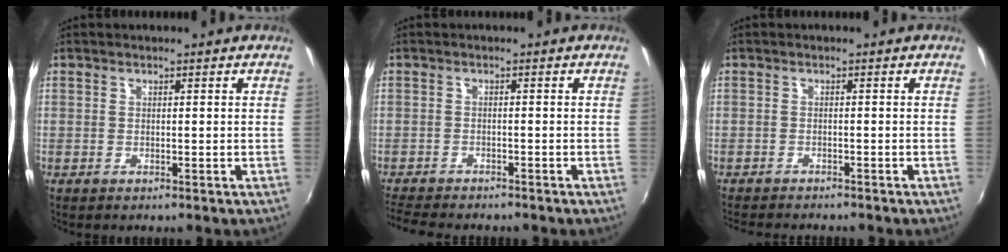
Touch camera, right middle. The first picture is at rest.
{"total": 7.0, "force": [-6.5, 1.2, 2.4], "torque": [-0.070, -0.022, -0.109]}
{"total": 5.0, "force": [-4.6, 0.7, 1.6], "torque": [-0.043, -0.016, -0.074]}